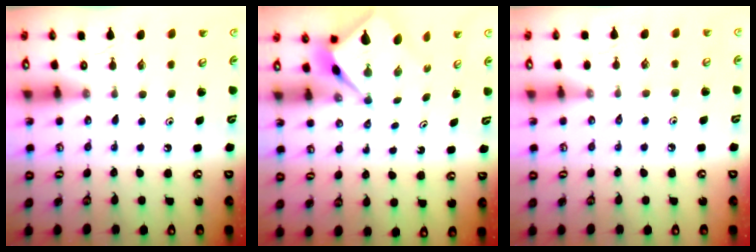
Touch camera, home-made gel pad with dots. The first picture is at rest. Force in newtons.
{"total": 2.5, "press": 2.5, "slide": 0.2}
{"total": 2.9, "press": 2.8, "slide": 0.6}